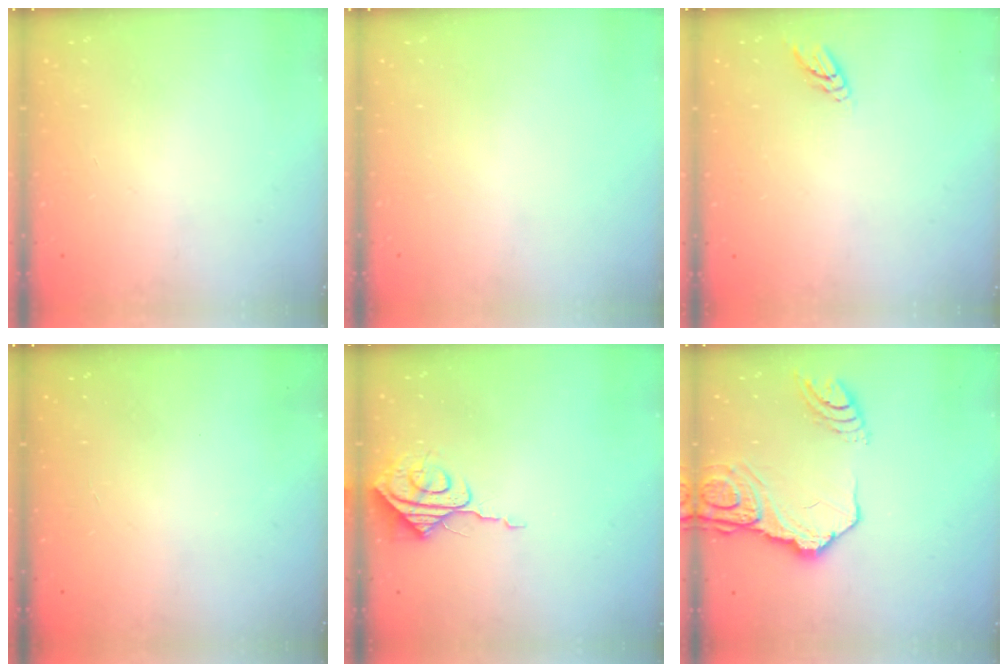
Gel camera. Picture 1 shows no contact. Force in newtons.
{"total": 0.0}
{"total": 4.8, "press": 4.8, "slide": 0.2}
{"total": 0.0}
{"total": 8.0, "press": 7.9, "slide": 0.8}
{"total": 14.8, "press": 14.8, "slide": 0.9}